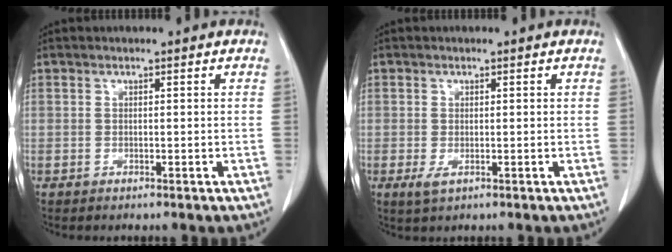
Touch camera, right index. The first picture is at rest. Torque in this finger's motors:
{"motor_torque": [0.03, -0.03, -0.14, -0.14]}